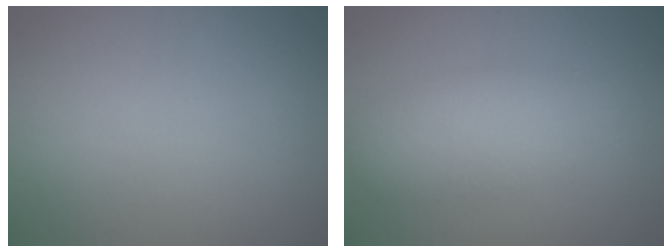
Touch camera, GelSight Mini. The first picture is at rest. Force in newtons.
{"total": 3.9, "press": 3.9, "slide": 0.3}